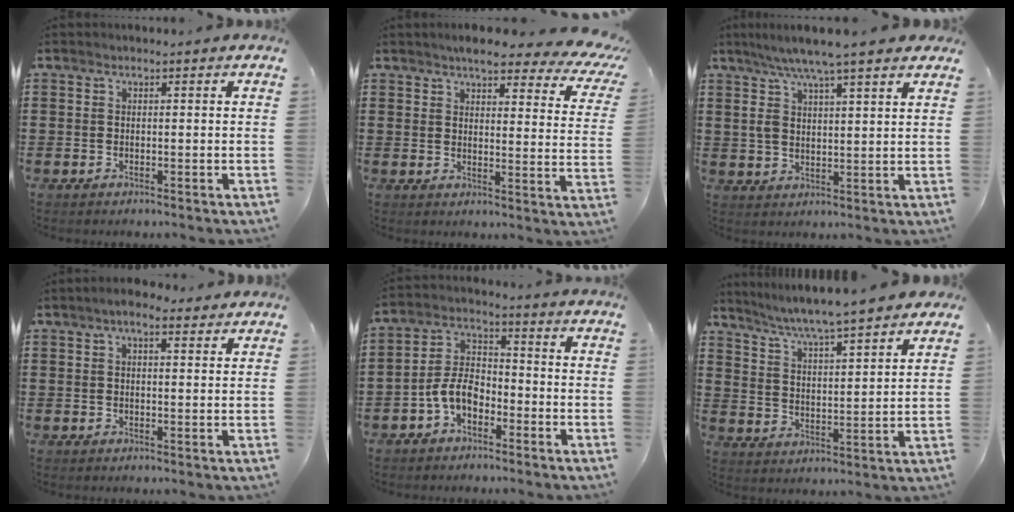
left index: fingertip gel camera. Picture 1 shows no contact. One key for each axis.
{"total": 5.9, "fx": 4.9, "fy": 1.3, "fz": 3.0, "tx": -0.062, "ty": -0.022, "tz": 0.082}
{"total": 6.8, "fx": 4.9, "fy": 1.1, "fz": 4.6, "tx": -0.102, "ty": -0.007, "tz": 0.084}
{"total": 1.8, "fx": 1.4, "fy": 0.7, "fz": 0.8, "tx": -0.018, "ty": 0.006, "tz": 0.026}
{"total": 6.1, "fx": -3.6, "fy": 3.4, "fz": 3.5, "tx": -0.090, "ty": 0.007, "tz": -0.076}
{"total": 6.0, "fx": 5.6, "fy": -0.5, "fz": 2.2, "tx": -0.066, "ty": -0.036, "tz": 0.094}